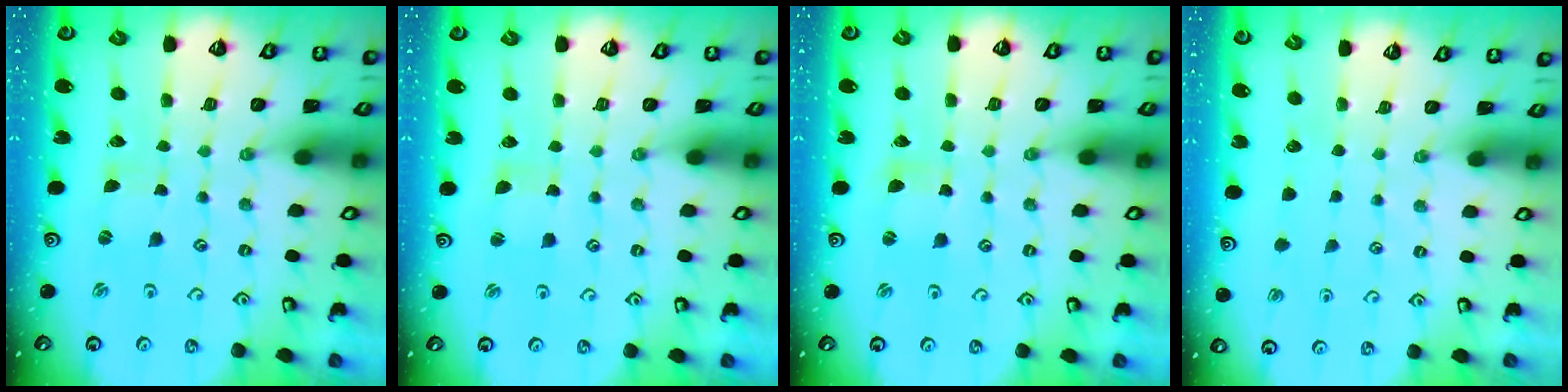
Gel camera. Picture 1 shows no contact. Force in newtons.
{"total": 1.2, "press": 1.1, "slide": 0.3}
{"total": 1.7, "press": 1.7, "slide": 0.2}
{"total": 0.0}